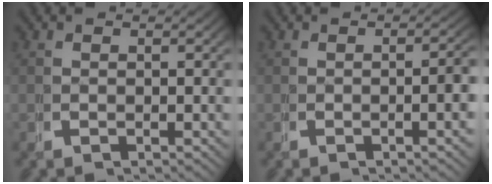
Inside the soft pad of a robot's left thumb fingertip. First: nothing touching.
{"total": 2.8, "force": [-0.4, 0.3, 2.8], "torque": [-0.041, 0.002, -0.006]}